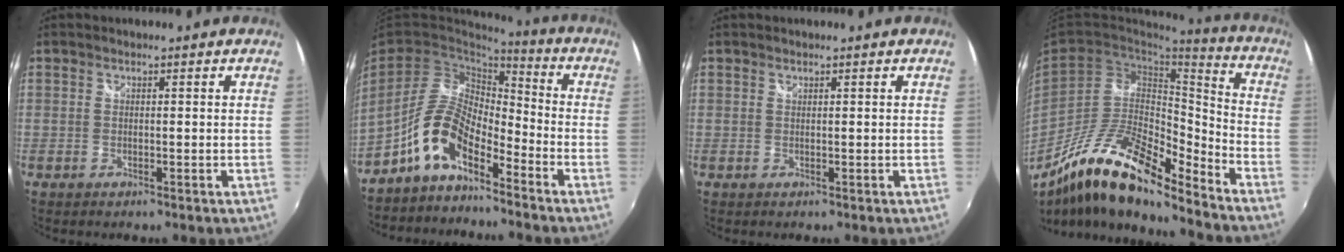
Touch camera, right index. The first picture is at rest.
{"total": 10.3, "force": [-6.6, 4.4, 6.6], "torque": [-0.140, 0.015, -0.131]}
{"total": 0.0}
{"total": 19.1, "force": [-14.0, 4.8, 12.1], "torque": [-0.215, -0.014, -0.259]}